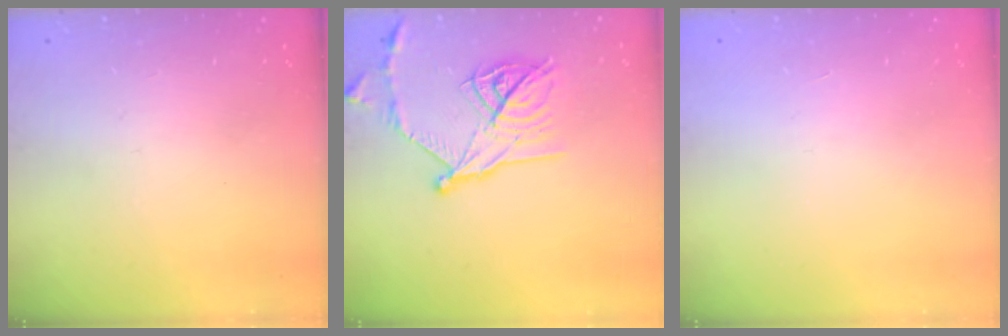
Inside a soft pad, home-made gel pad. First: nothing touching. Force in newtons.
{"total": 17.6, "press": 17.6, "slide": 0.9}
{"total": 1.5, "press": 1.5, "slide": 0.1}